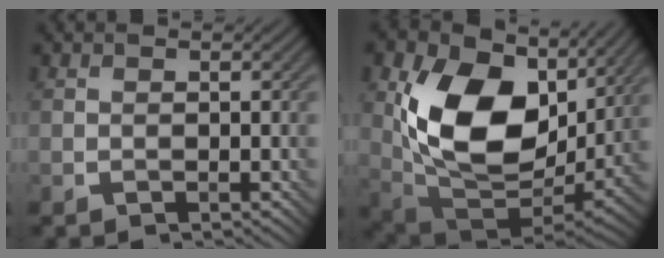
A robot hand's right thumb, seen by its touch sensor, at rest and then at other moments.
{"total": 17.0, "force": [4.2, 11.4, 11.9], "torque": [-0.226, -0.005, 0.083]}